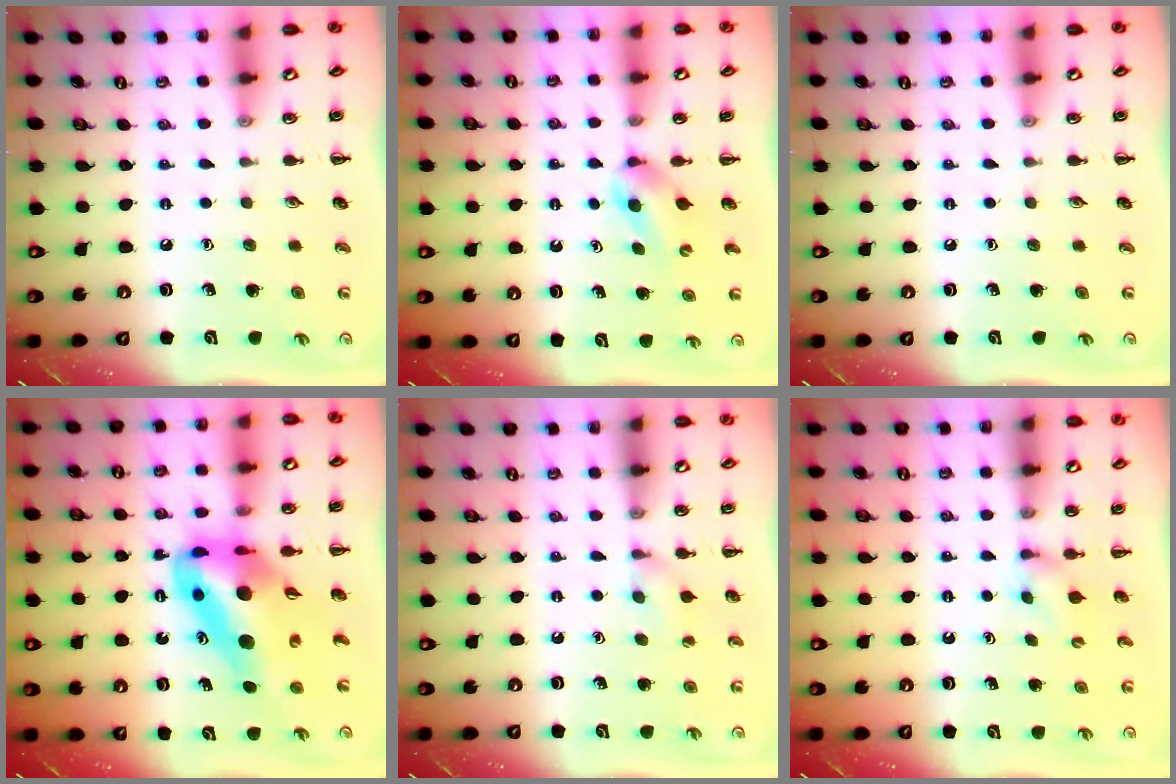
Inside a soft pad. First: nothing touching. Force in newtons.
{"total": 2.8, "press": 2.5, "slide": 1.3}
{"total": 0.0}
{"total": 14.7, "press": 14.0, "slide": 4.4}
{"total": 6.4, "press": 6.1, "slide": 1.9}
{"total": 2.5, "press": 2.3, "slide": 1.0}